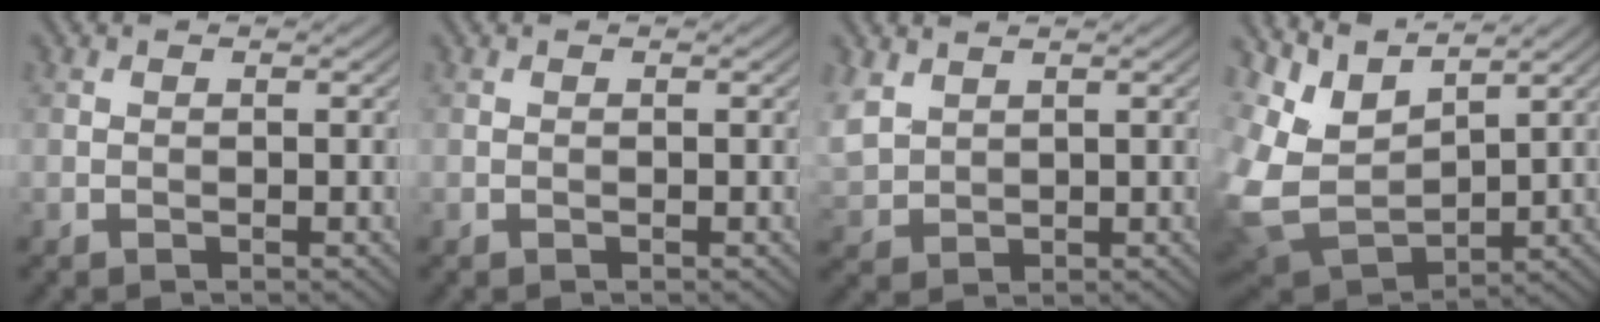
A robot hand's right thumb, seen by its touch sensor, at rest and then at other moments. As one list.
[{"total": 0.0}, {"total": 4.2, "force": [2.4, 2.7, 2.1], "torque": [-0.071, 0.003, 0.056]}, {"total": 9.4, "force": [4.9, 4.6, 6.5], "torque": [-0.177, -0.001, 0.103]}]